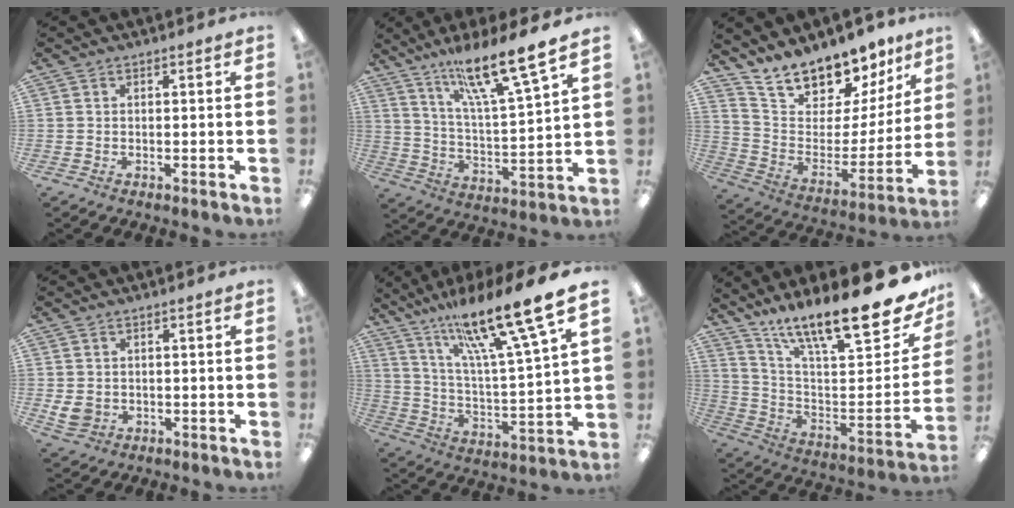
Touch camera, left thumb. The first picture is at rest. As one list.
[{"total": 14.9, "force": [12.1, 1.4, 8.5], "torque": [-0.151, -0.076, 0.197]}, {"total": 14.7, "force": [13.9, 4.5, 1.8], "torque": [-0.053, -0.126, 0.250]}, {"total": 3.9, "force": [0.3, 3.3, 2.2], "torque": [-0.053, -0.001, 0.007]}, {"total": 21.8, "force": [17.4, 2.5, 12.9], "torque": [-0.222, -0.114, 0.278]}, {"total": 20.6, "force": [15.7, 3.7, 12.7], "torque": [-0.189, -0.123, 0.253]}]